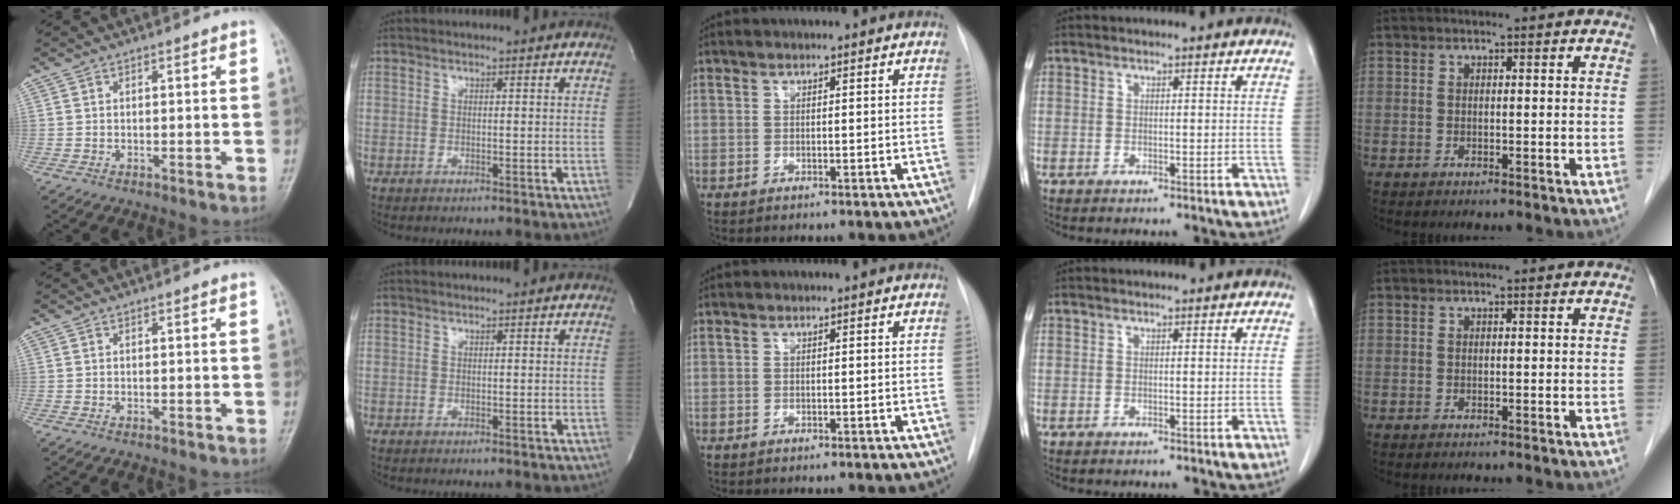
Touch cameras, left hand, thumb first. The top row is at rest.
{}